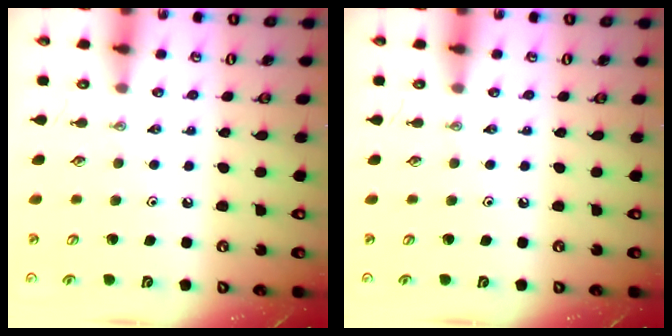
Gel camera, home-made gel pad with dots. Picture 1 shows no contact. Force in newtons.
{"total": 0.0}